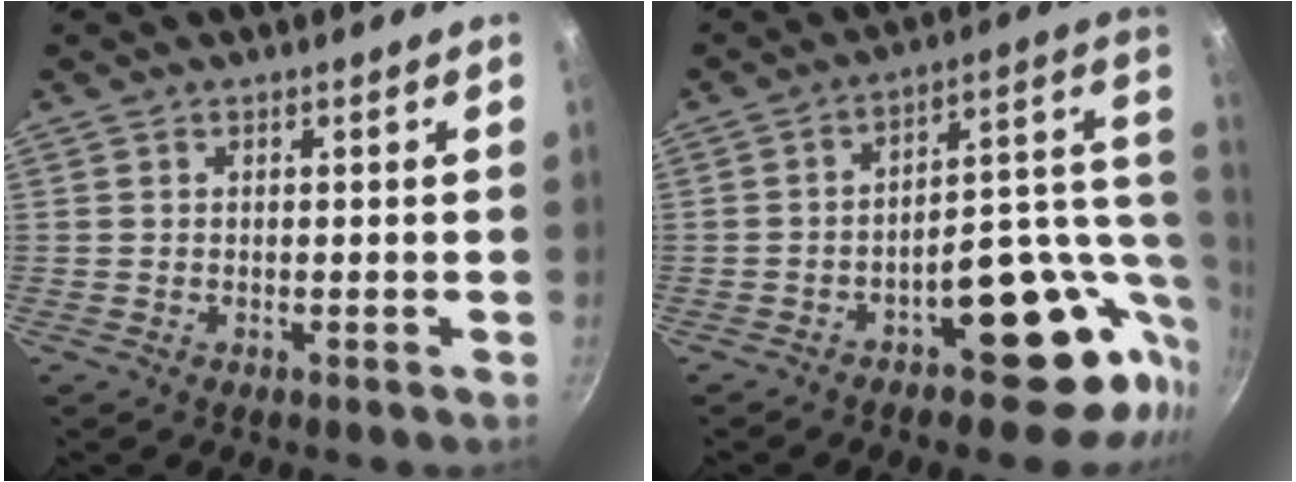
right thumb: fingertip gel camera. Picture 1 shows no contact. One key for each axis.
{"total": 19.7, "fx": -5.2, "fy": 10.9, "fz": 15.5, "tx": -0.119, "ty": 0.039, "tz": -0.064}